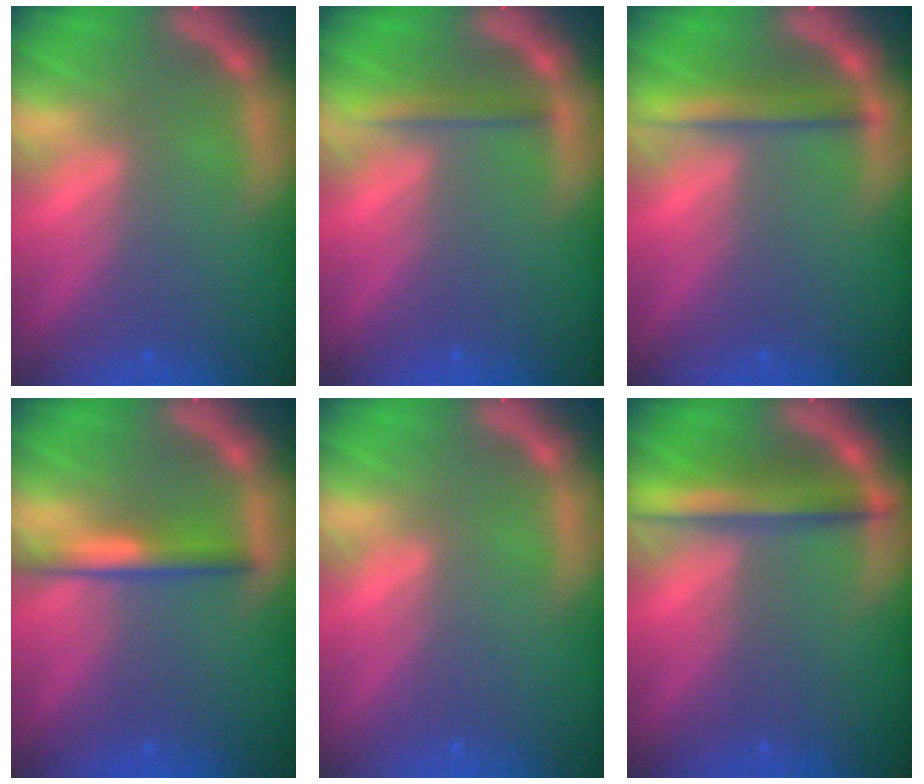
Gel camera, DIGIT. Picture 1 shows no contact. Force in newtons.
{"total": 2.0}
{"total": 2.9}
{"total": 3.0}
{"total": 0.0}
{"total": 4.4}